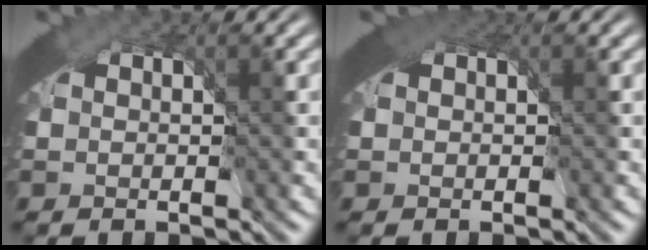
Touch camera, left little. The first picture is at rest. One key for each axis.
{"total": 0.6, "fx": 0.1, "fy": 0.3, "fz": 0.4, "tx": -0.005, "ty": 0.005, "tz": -0.003}